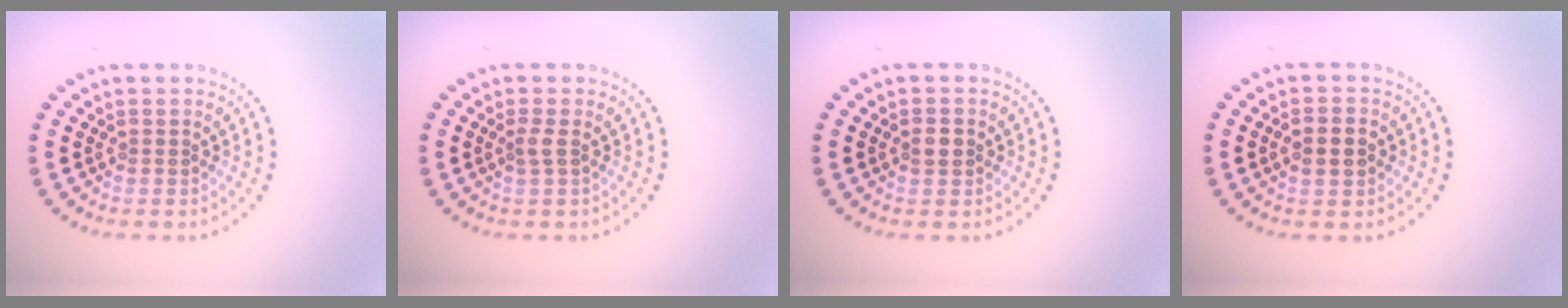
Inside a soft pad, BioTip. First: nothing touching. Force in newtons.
{"total": 1.1, "press": 0.8, "slide": 0.7}
{"total": 1.6, "press": 1.6, "slide": 0.3}
{"total": 2.2, "press": 2.2, "slide": 0.0}